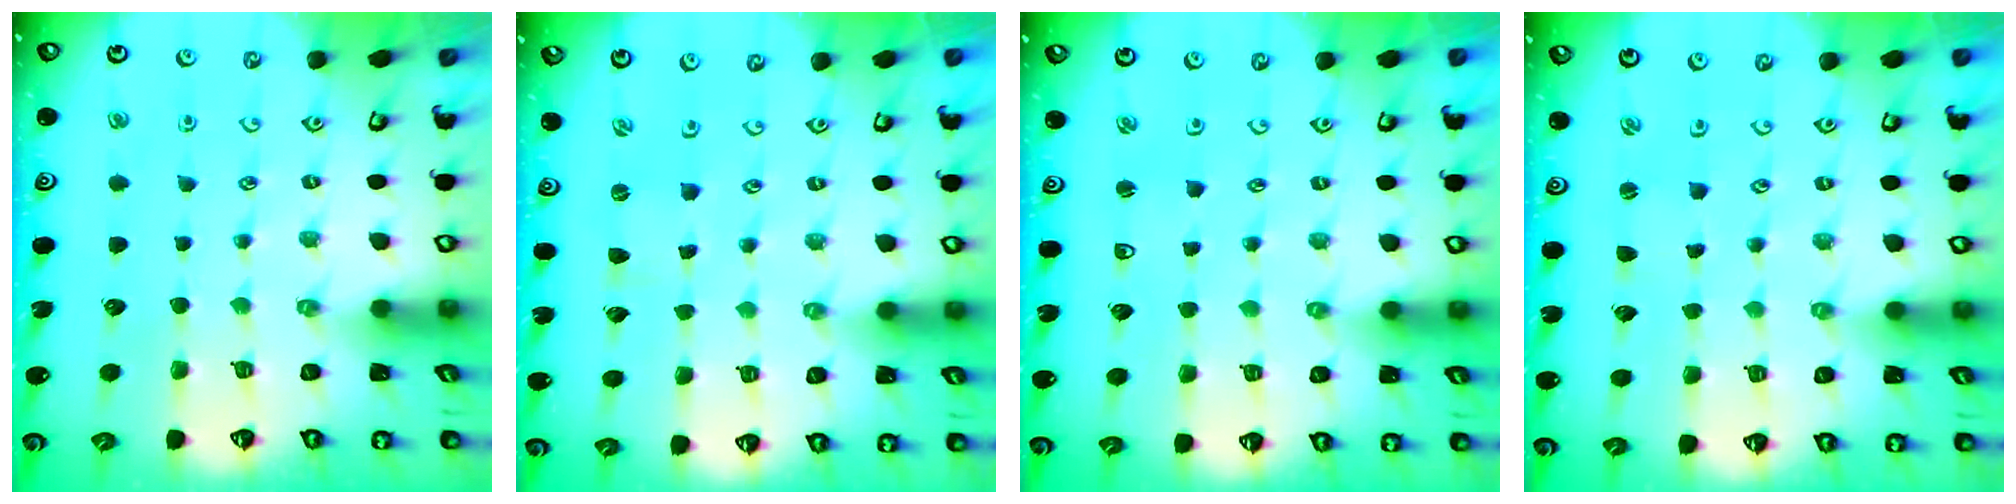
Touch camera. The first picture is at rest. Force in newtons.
{"total": 0.0}
{"total": 2.2, "press": 2.1, "slide": 0.6}
{"total": 1.1, "press": 1.1, "slide": 0.2}